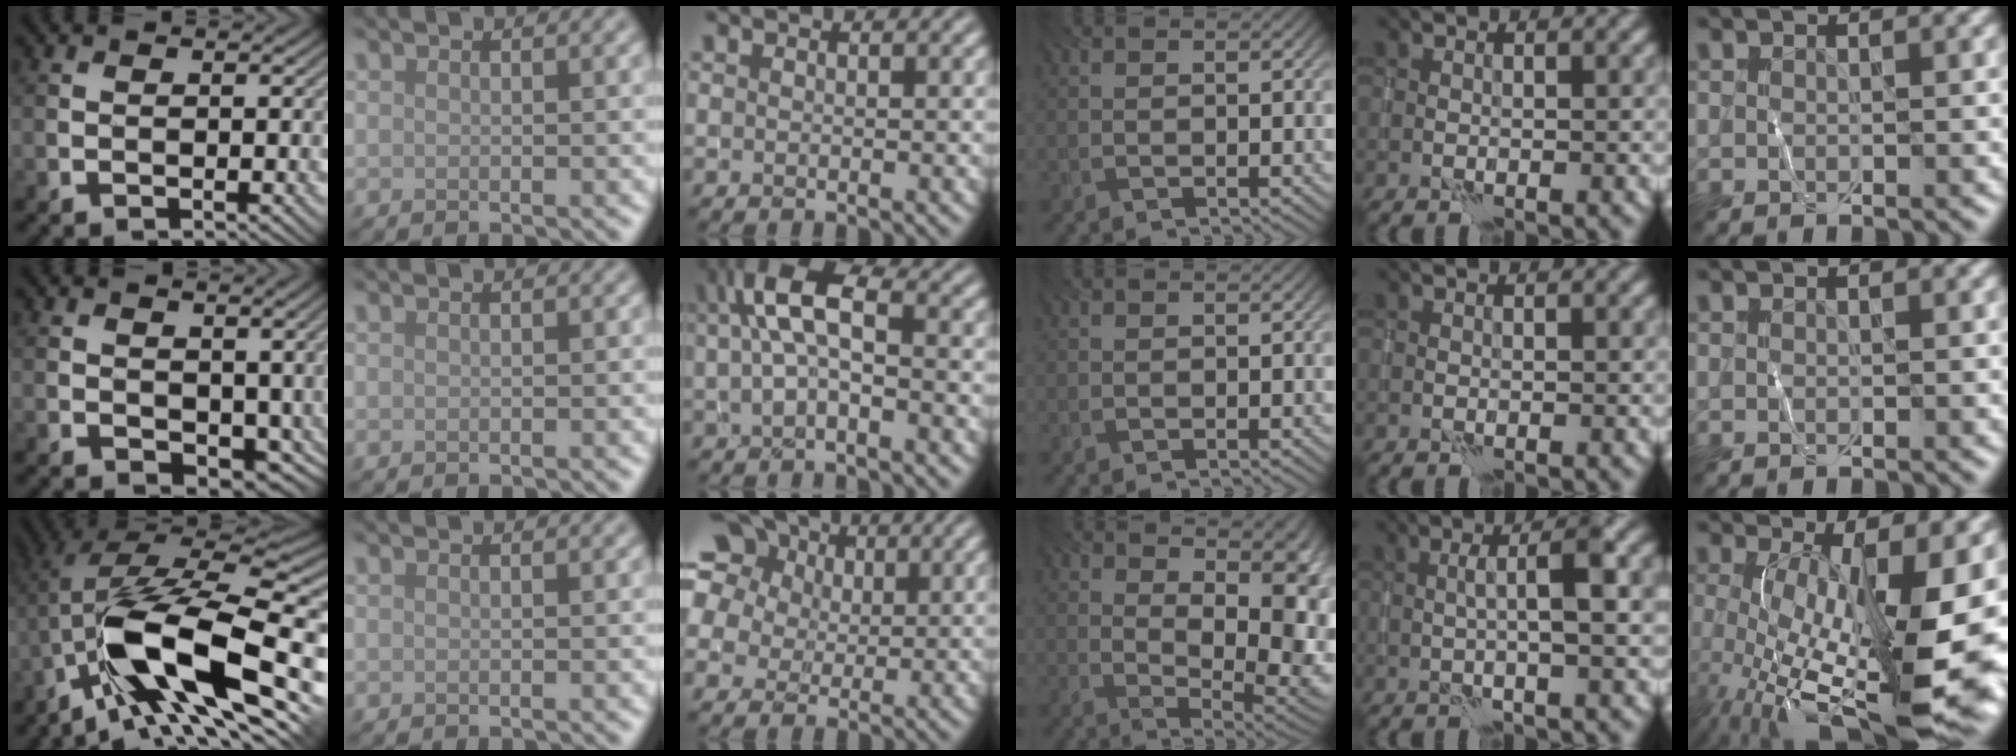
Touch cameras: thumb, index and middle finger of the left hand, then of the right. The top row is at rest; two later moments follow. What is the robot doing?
{"motion": "wrap", "object": "thread"}